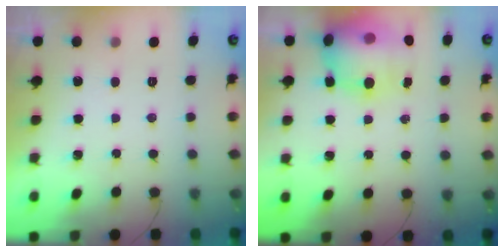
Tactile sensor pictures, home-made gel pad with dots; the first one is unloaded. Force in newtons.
{"total": 15.8, "press": 15.3, "slide": 4.0}